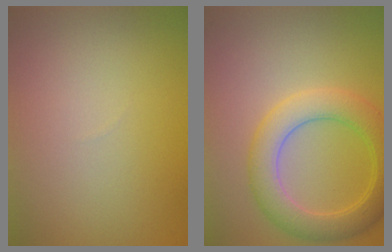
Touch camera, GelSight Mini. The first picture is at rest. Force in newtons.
{"total": 5.0, "press": 5.0, "slide": 0.0}